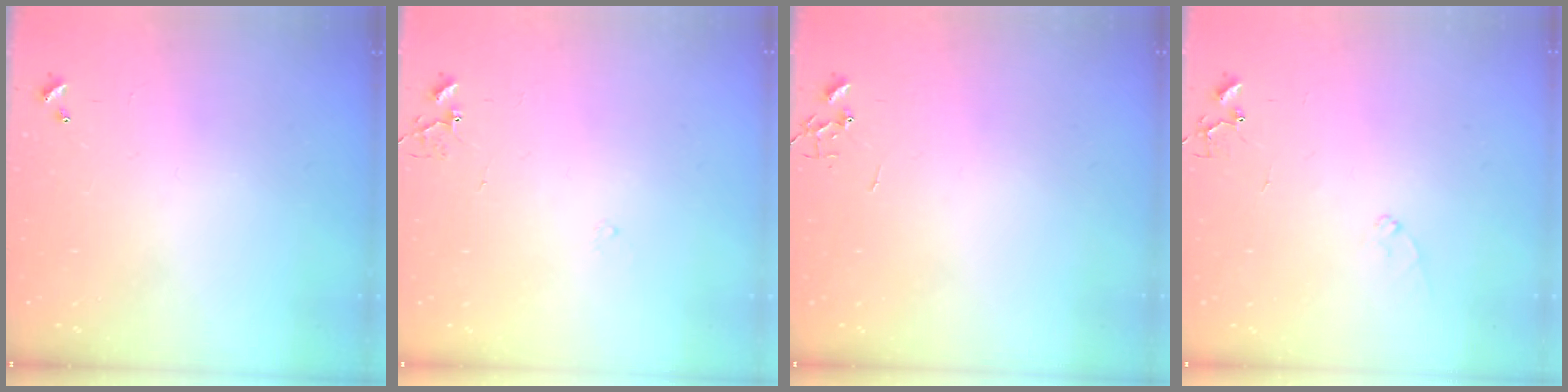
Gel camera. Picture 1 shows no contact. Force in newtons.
{"total": 6.8, "press": 6.8, "slide": 0.5}
{"total": 0.0}
{"total": 7.5, "press": 7.5, "slide": 0.7}